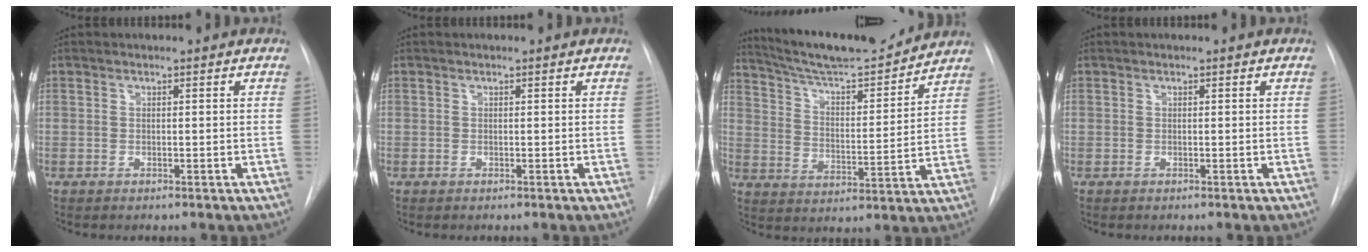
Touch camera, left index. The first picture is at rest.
{"total": 0.0}
{"total": 16.4, "force": [15.1, 1.8, 6.2], "torque": [-0.105, -0.010, 0.237]}
{"total": 0.0}